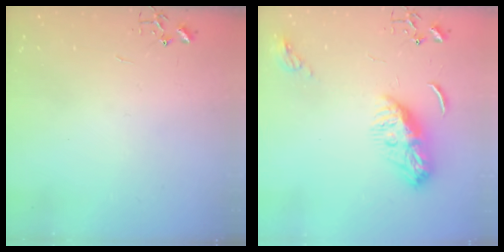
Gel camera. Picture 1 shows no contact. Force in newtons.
{"total": 9.4, "press": 9.4, "slide": 0.6}